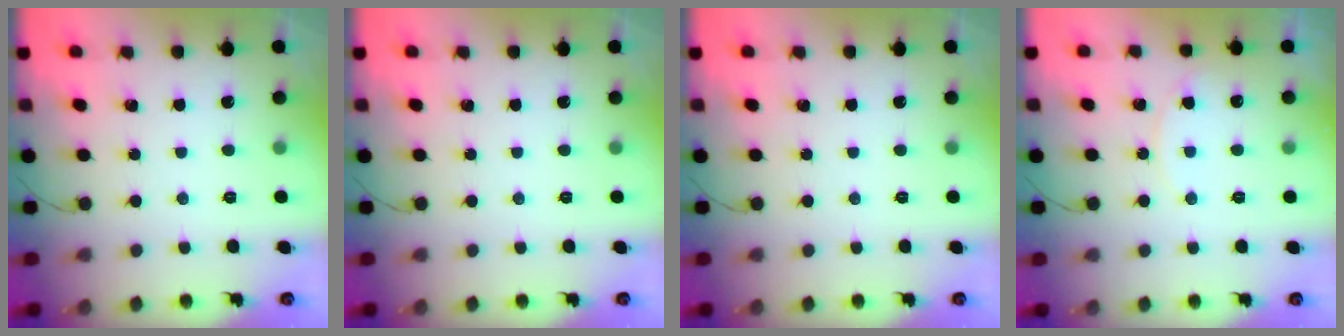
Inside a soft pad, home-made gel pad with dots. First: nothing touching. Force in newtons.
{"total": 0.0}
{"total": 0.0}
{"total": 5.7, "press": 5.6, "slide": 0.6}